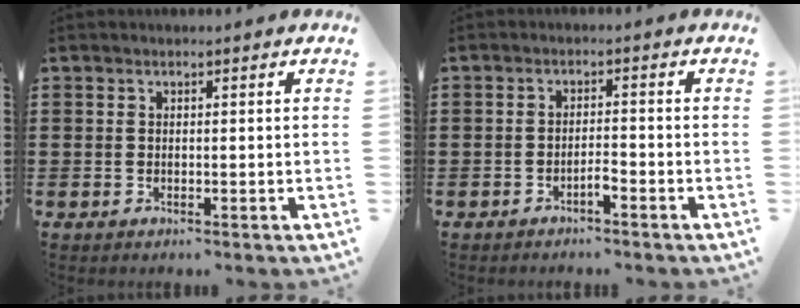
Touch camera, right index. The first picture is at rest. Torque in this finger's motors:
{"motor_torque": [1.03, 0.45, 0.08, 0.07]}